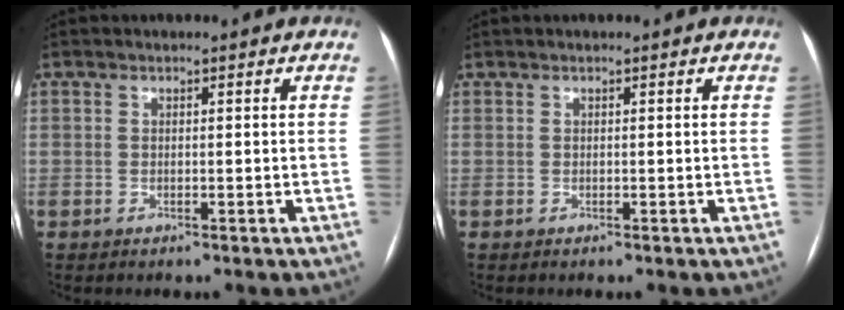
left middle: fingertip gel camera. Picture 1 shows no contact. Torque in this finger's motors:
{"motor_torque": [0.01, 0.03, 0.00, 0.00]}